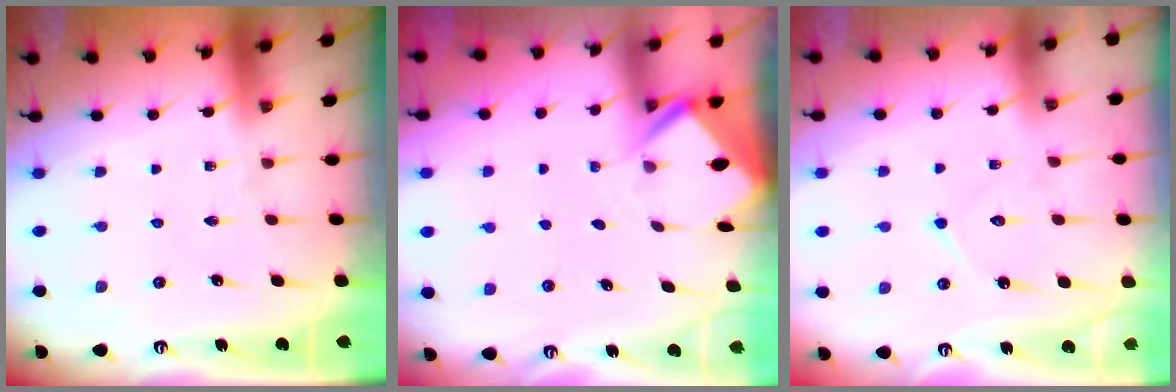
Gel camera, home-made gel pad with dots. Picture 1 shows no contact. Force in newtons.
{"total": 2.4, "press": 2.4, "slide": 0.1}
{"total": 7.6, "press": 7.6, "slide": 0.7}